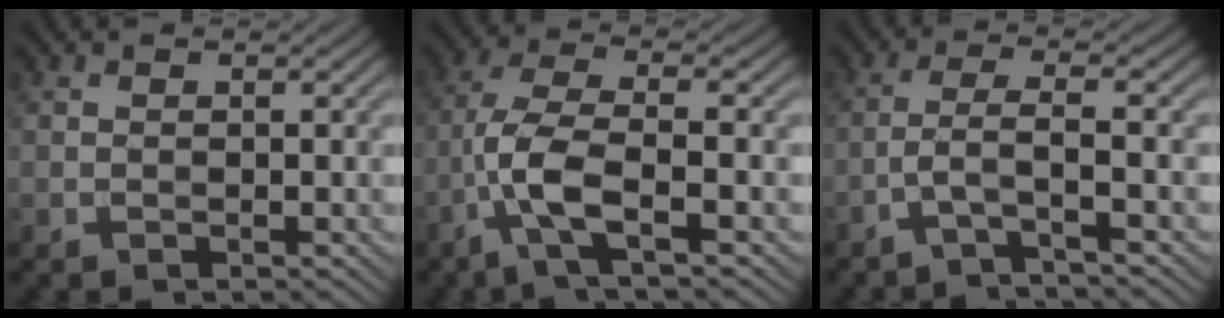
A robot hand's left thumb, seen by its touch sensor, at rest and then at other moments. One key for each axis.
{"total": 7.4, "fx": -2.9, "fy": 1.9, "fz": 6.5, "tx": -0.141, "ty": 0.009, "tz": -0.075}
{"total": 3.6, "fx": -1.9, "fy": 0.4, "fz": 3.0, "tx": -0.052, "ty": 0.013, "tz": -0.062}